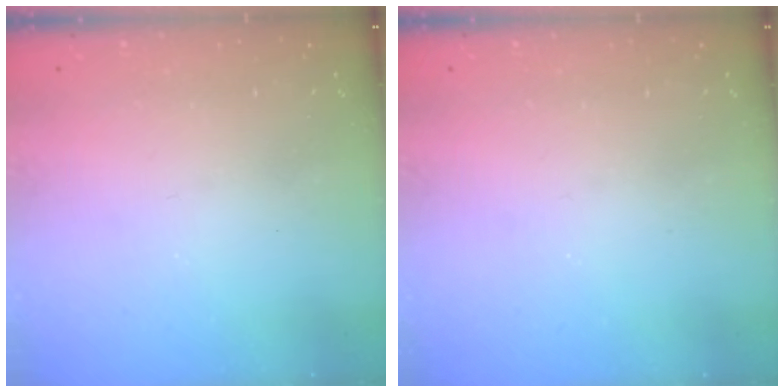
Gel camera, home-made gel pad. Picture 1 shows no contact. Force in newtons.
{"total": 0.0}